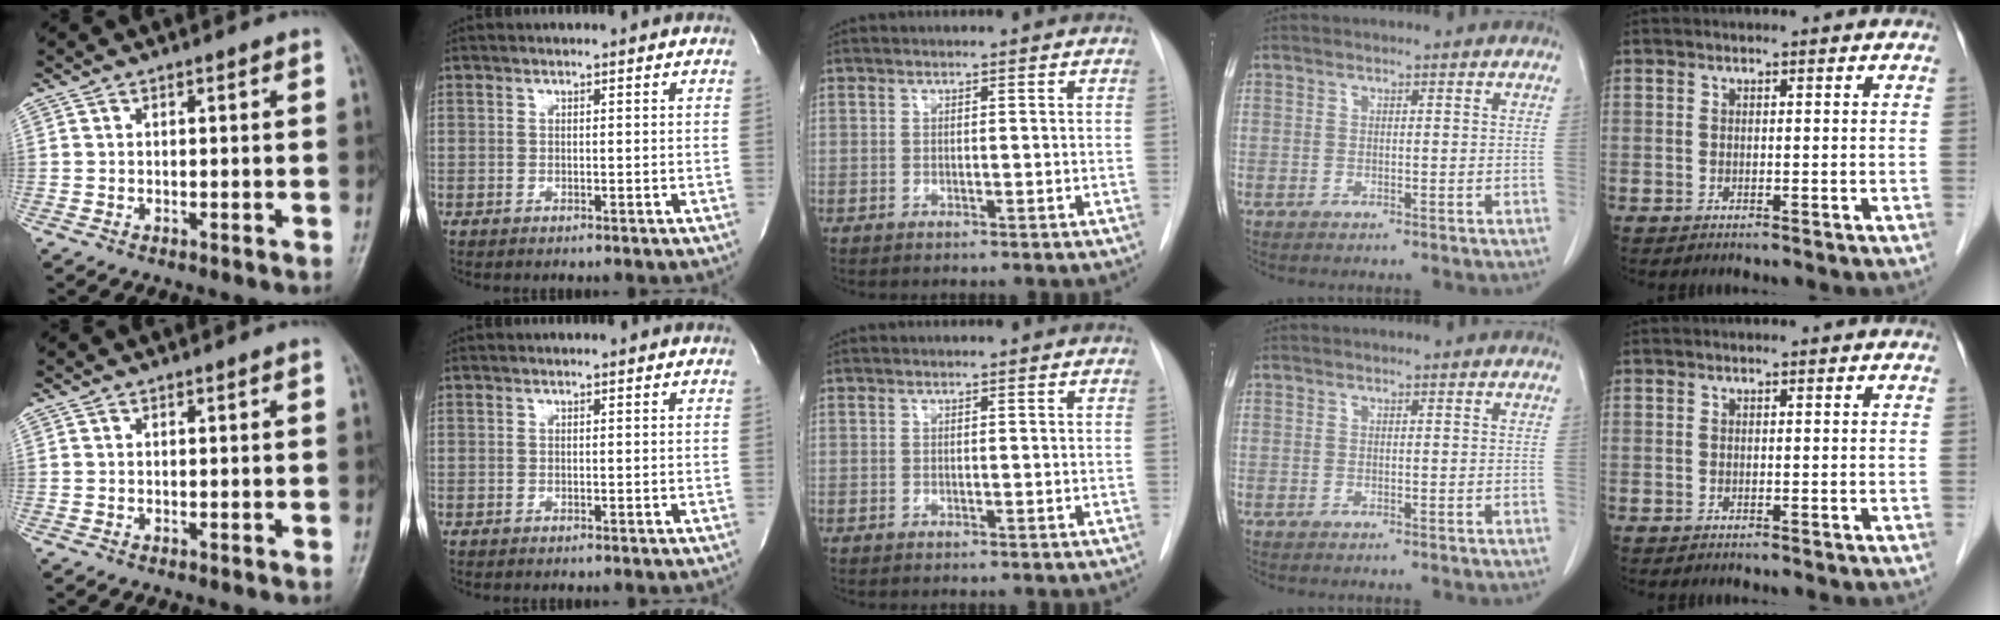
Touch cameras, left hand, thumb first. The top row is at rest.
{}